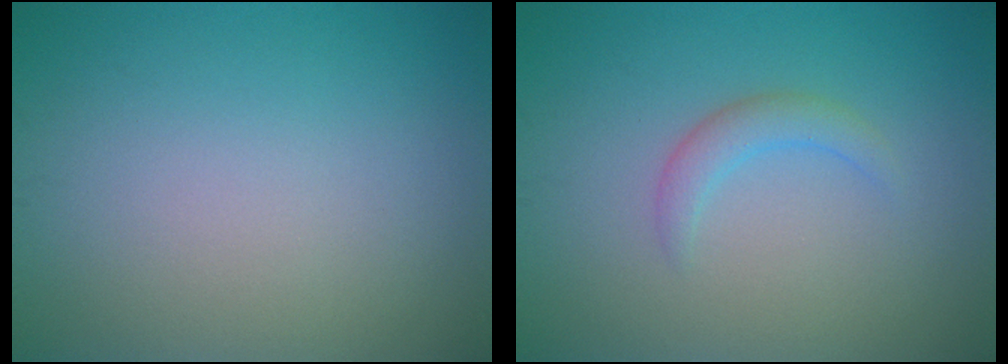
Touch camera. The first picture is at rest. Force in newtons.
{"total": 1.7, "press": 1.7, "slide": 0.3}